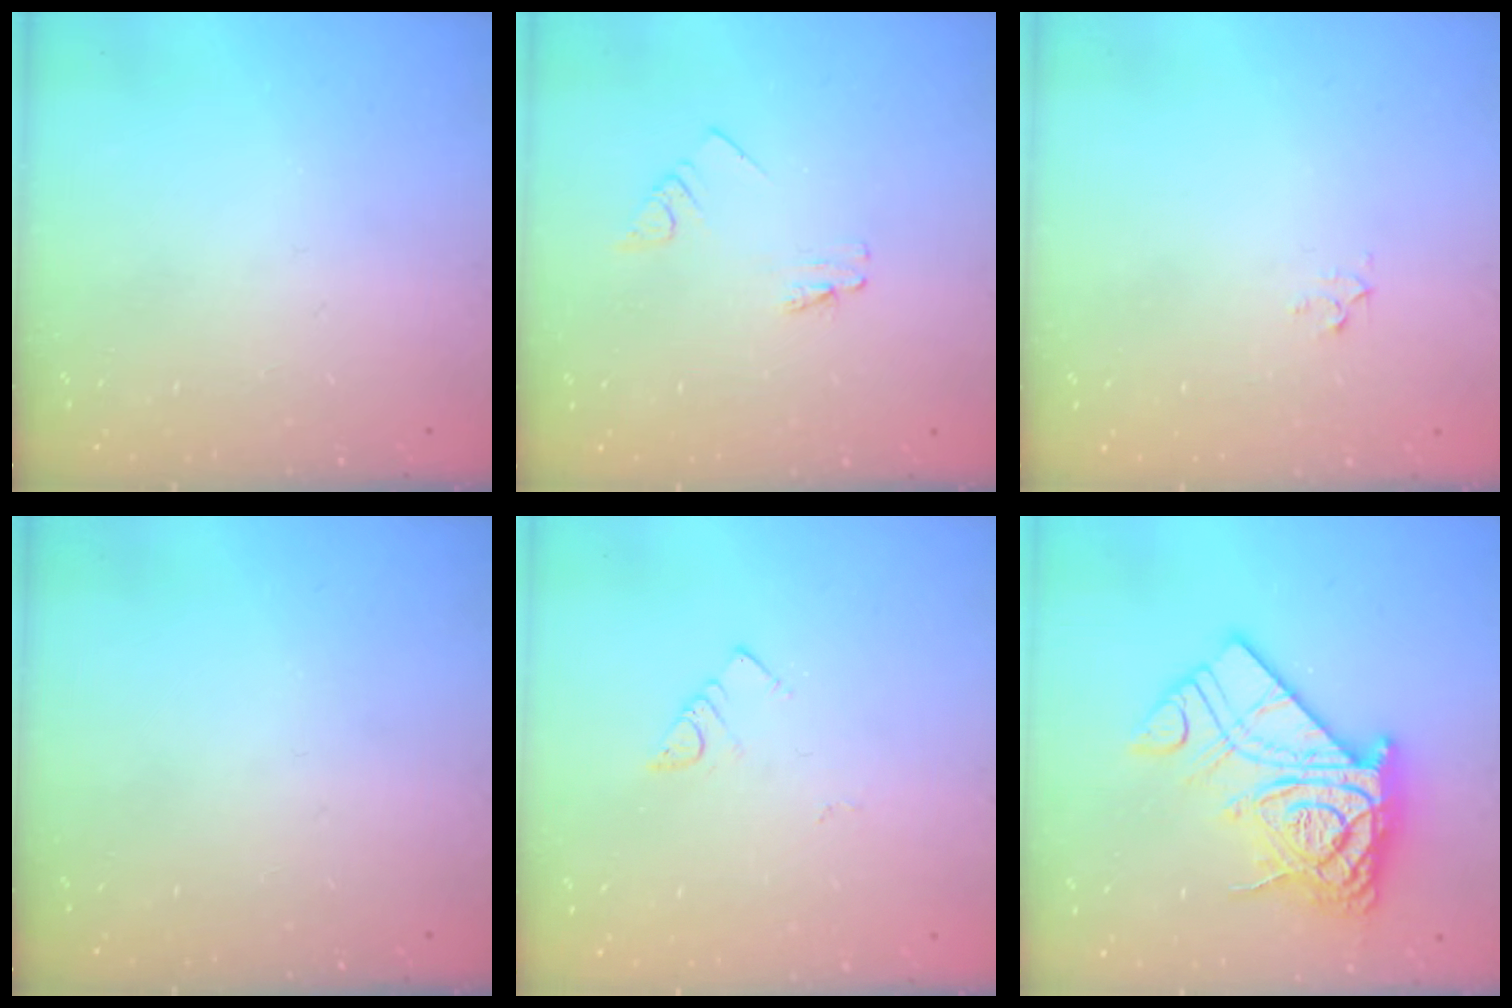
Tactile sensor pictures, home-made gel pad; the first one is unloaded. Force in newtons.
{"total": 1.1, "press": 1.1, "slide": 0.0}
{"total": 2.3, "press": 2.3, "slide": 0.2}
{"total": 0.0}
{"total": 2.9, "press": 2.9, "slide": 0.3}
{"total": 19.9, "press": 19.8, "slide": 2.2}